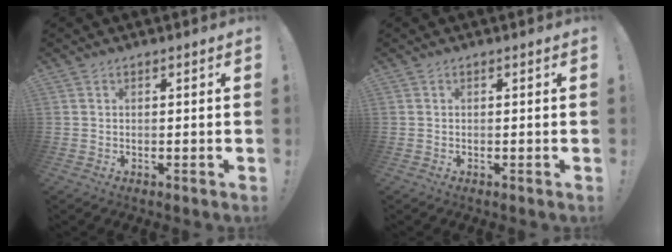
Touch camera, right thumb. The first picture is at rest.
{"total": 0.0}